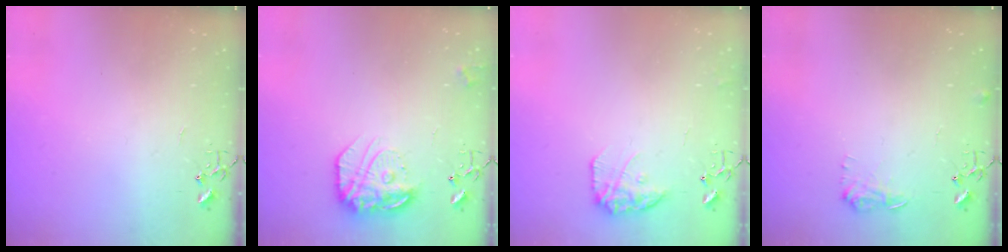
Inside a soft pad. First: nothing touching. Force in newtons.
{"total": 17.1, "press": 17.0, "slide": 1.2}
{"total": 12.1, "press": 12.0, "slide": 0.6}
{"total": 7.6, "press": 7.6, "slide": 0.3}